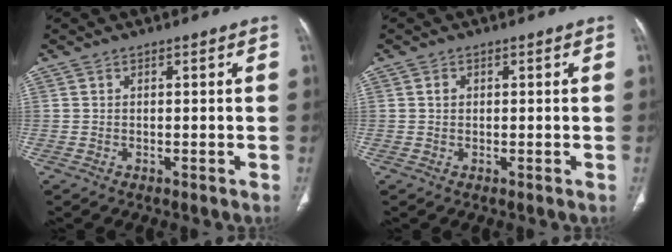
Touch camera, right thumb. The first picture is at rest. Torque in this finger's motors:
{"motor_torque": [-0.07, 0.19, 0.29, -0.23, 0.02]}